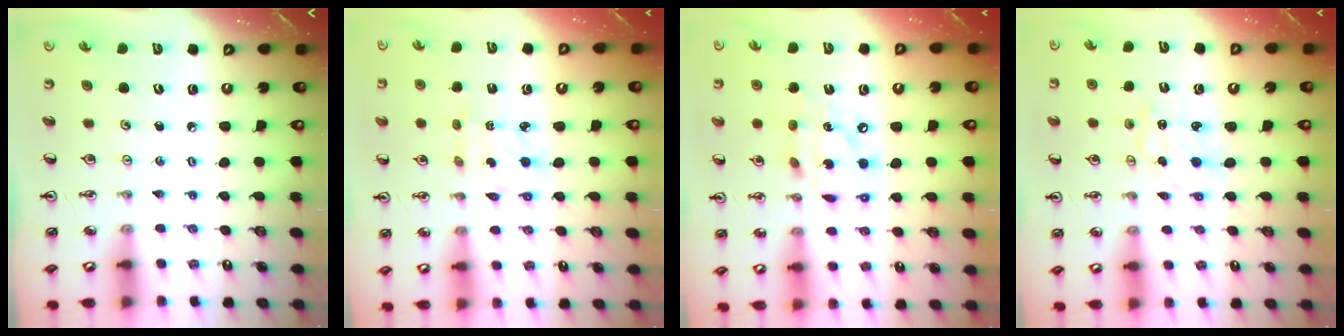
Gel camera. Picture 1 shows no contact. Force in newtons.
{"total": 2.9, "press": 2.9, "slide": 0.2}
{"total": 13.1, "press": 13.0, "slide": 1.0}
{"total": 1.7, "press": 1.7, "slide": 0.1}